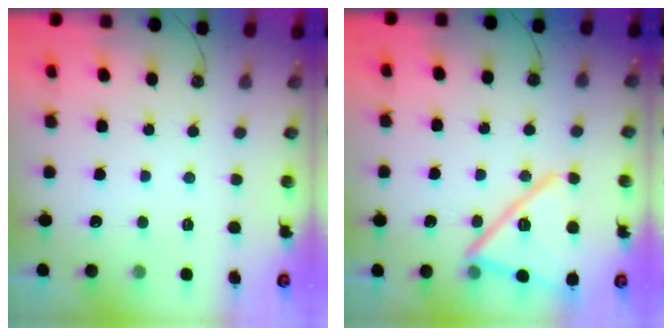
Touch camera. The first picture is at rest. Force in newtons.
{"total": 18.0, "press": 18.0, "slide": 0.7}